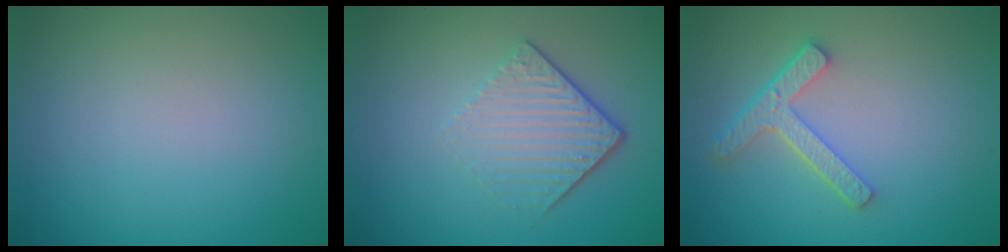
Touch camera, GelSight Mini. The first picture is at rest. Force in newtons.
{"total": 4.5, "press": 2.9, "slide": 3.3}
{"total": 3.6, "press": 2.8, "slide": 2.3}